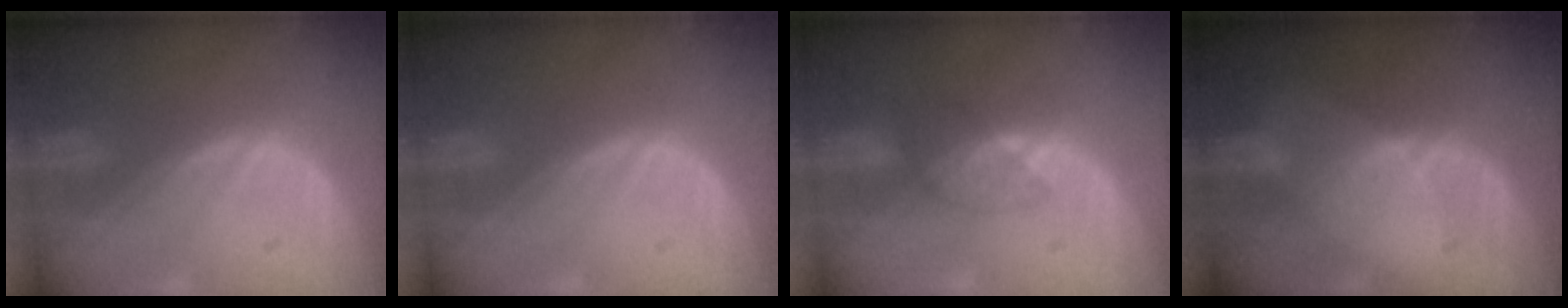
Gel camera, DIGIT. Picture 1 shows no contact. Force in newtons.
{"total": 0.0}
{"total": 3.4, "press": 3.1, "slide": 1.5}
{"total": 3.0, "press": 2.6, "slide": 1.5}